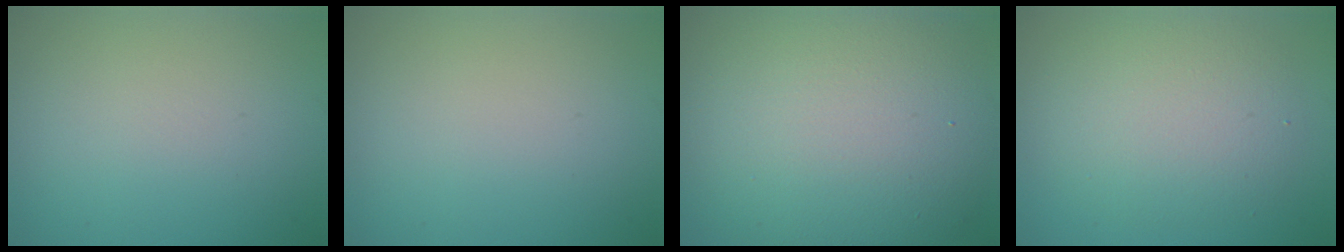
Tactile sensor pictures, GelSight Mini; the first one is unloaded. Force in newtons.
{"total": 0.0}
{"total": 13.1, "press": 13.0, "slide": 0.6}
{"total": 4.8, "press": 4.8, "slide": 0.1}